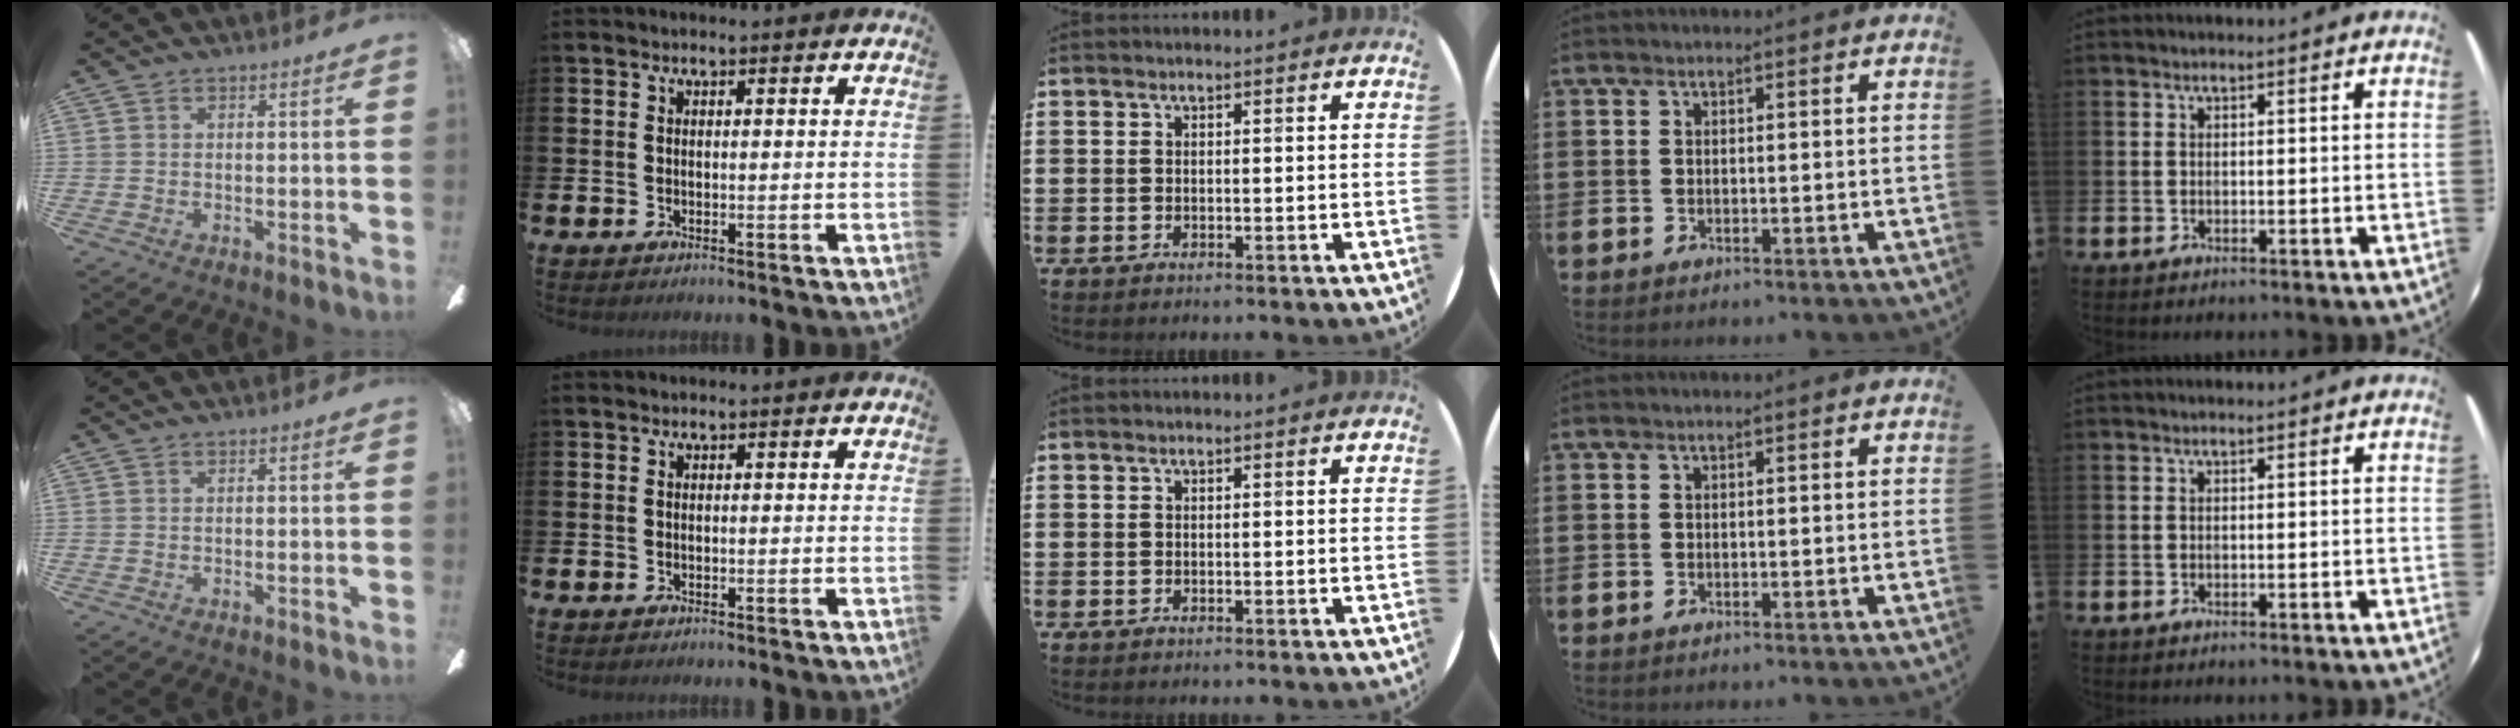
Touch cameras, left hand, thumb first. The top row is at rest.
{}